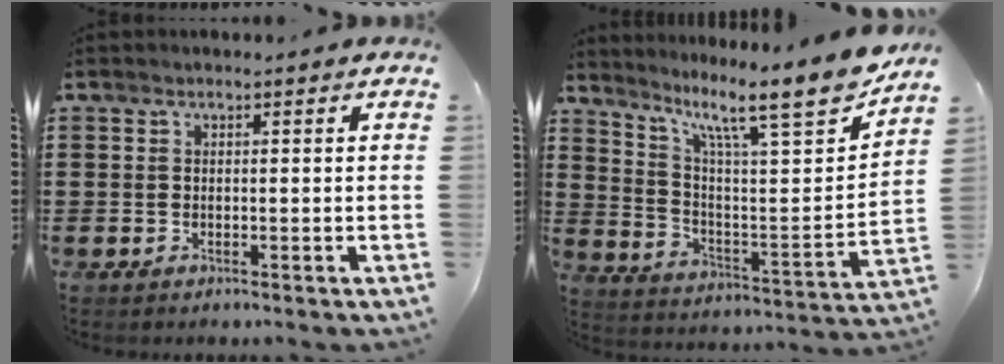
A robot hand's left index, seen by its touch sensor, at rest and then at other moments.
{"total": 12.3, "force": [9.6, 1.5, 7.6], "torque": [-0.136, -0.083, 0.145]}